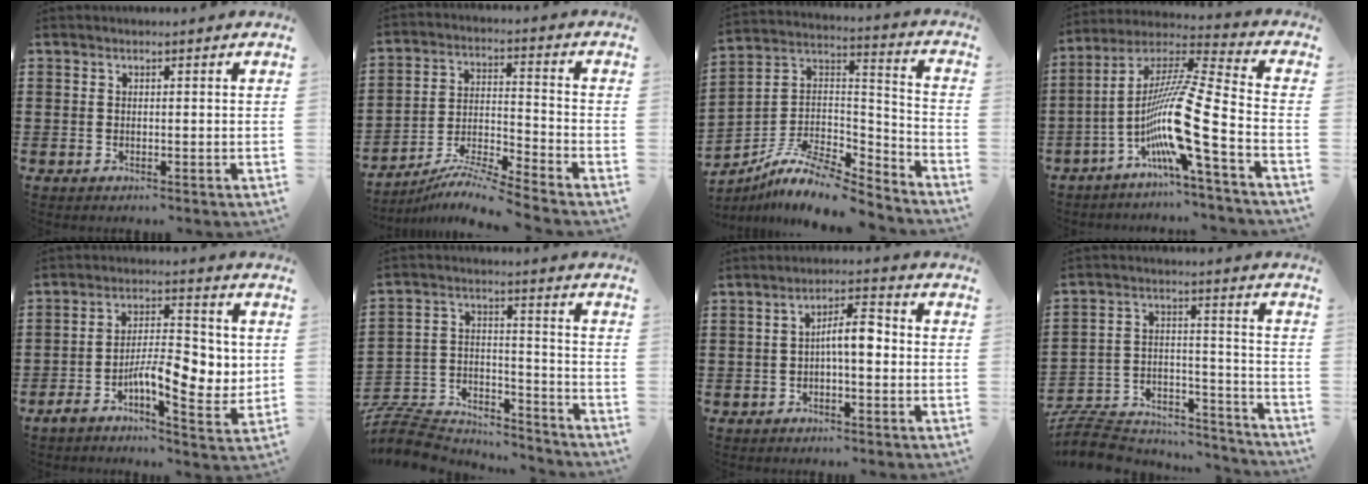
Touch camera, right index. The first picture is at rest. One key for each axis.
{"total": 6.9, "fx": -6.5, "fy": -0.4, "fz": 2.2, "tx": -0.050, "ty": -0.009, "tz": -0.133}
{"total": 10.5, "fx": -8.6, "fy": 2.9, "fz": 5.2, "tx": -0.103, "ty": 0.019, "tz": -0.171}
{"total": 13.7, "fx": -6.1, "fy": 0.0, "fz": 12.2, "tx": -0.257, "ty": -0.029, "tz": -0.126}
{"total": 9.1, "fx": -1.8, "fy": 3.8, "fz": 8.0, "tx": -0.114, "ty": 0.001, "tz": -0.034}
{"total": 7.8, "fx": -7.3, "fy": 2.3, "fz": 1.4, "tx": -0.041, "ty": 0.009, "tz": -0.147}
{"total": 5.0, "fx": -0.5, "fy": 1.5, "fz": 4.8, "tx": -0.089, "ty": 0.014, "tz": -0.013}
{"total": 8.4, "fx": -7.8, "fy": 2.3, "fz": 1.9, "tx": -0.044, "ty": 0.012, "tz": -0.156}